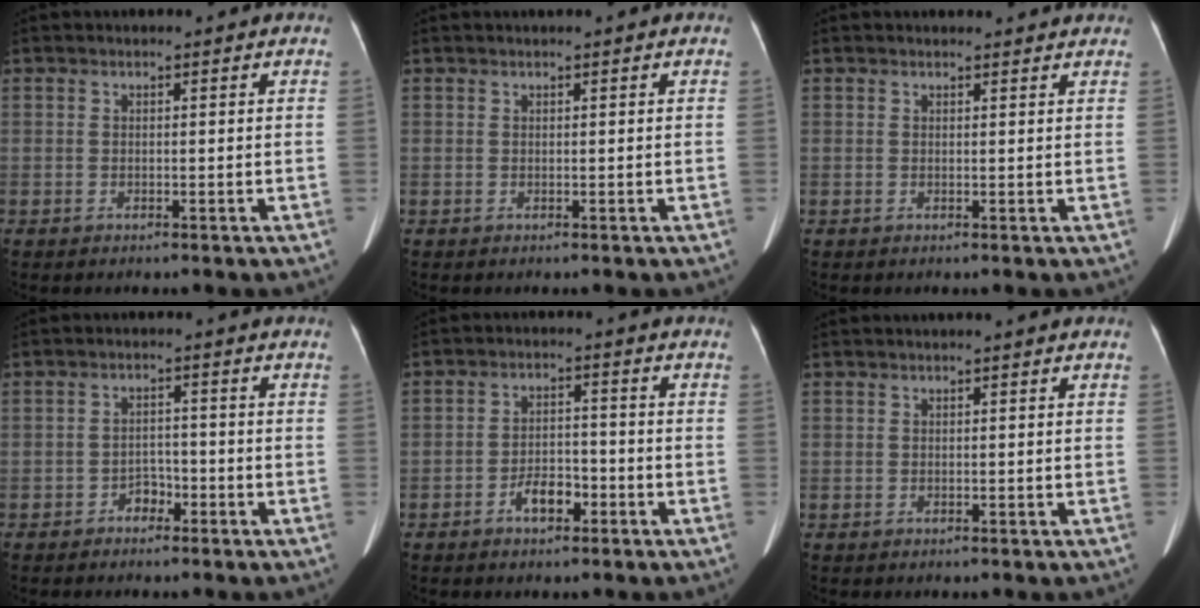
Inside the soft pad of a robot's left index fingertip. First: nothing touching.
{"total": 0.0}
{"total": 3.3, "force": [3.2, 0.5, 0.5], "torque": [-0.010, 0.009, 0.029]}
{"total": 2.5, "force": [-1.7, 1.5, 0.9], "torque": [-0.011, 0.007, -0.029]}
{"total": 4.4, "force": [-2.5, 2.1, 2.8], "torque": [-0.053, 0.010, -0.043]}
{"total": 0.0}